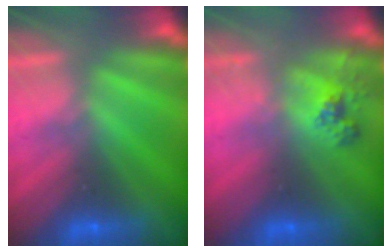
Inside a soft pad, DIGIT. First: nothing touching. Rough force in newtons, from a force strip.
{"total": 2.6}